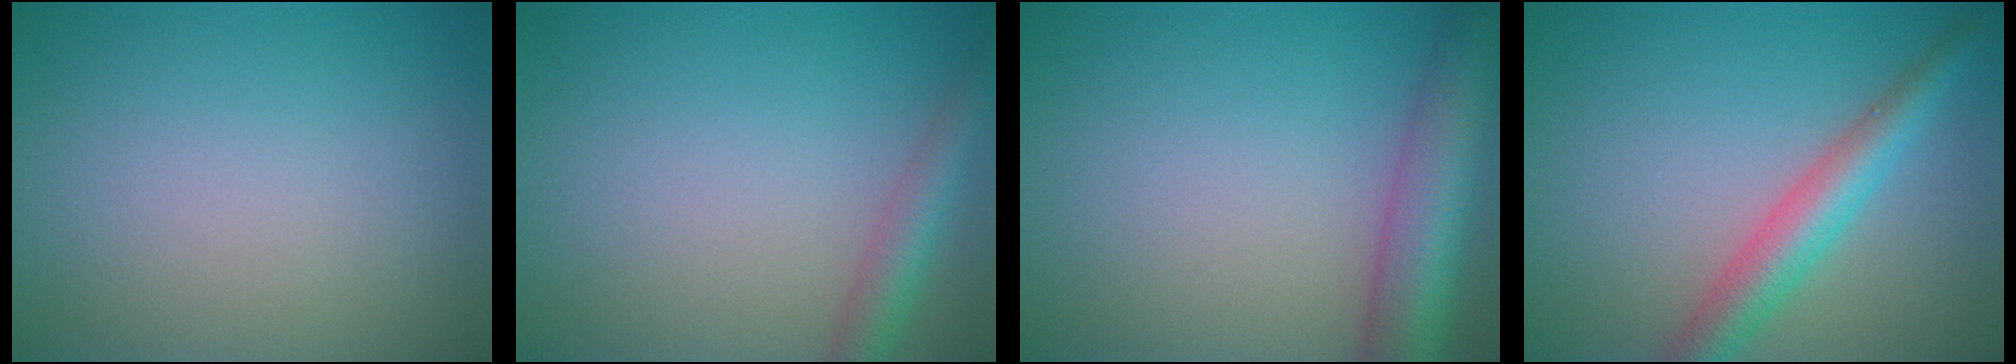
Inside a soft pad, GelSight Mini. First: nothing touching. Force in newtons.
{"total": 3.0, "press": 3.0, "slide": 0.1}
{"total": 7.4, "press": 7.4, "slide": 0.4}
{"total": 4.4, "press": 4.4, "slide": 0.1}